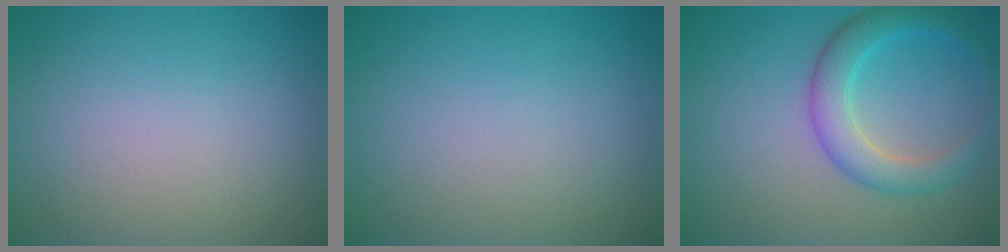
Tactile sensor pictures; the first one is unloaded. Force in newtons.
{"total": 0.0}
{"total": 3.9, "press": 3.9, "slide": 0.2}